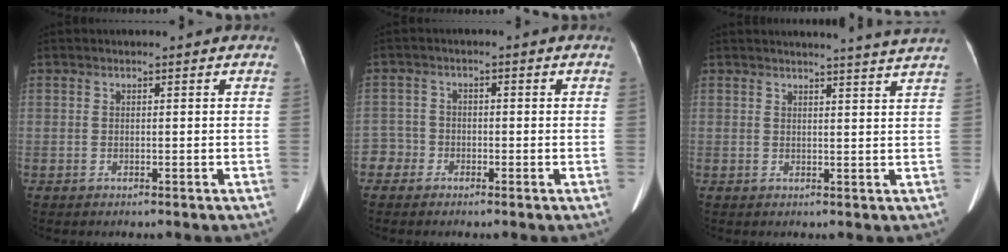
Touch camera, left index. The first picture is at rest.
{"total": 2.9, "force": [-1.7, 2.3, -0.4], "torque": [0.015, 0.009, -0.042]}
{"total": 7.2, "force": [6.8, -1.6, 2.1], "torque": [-0.025, -0.020, 0.065]}